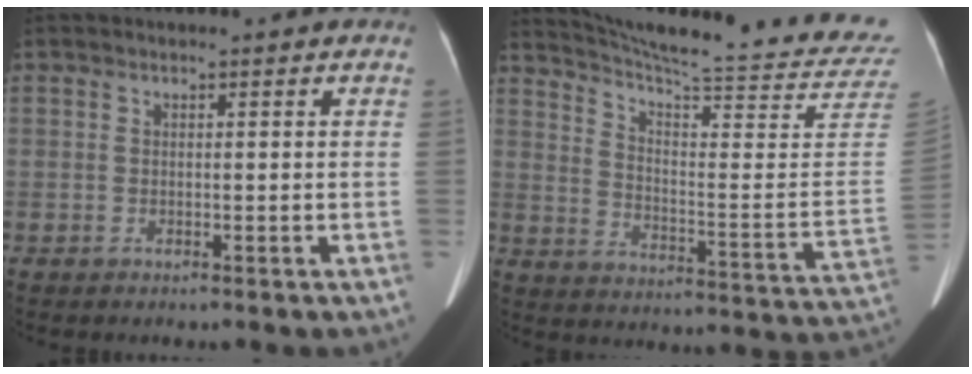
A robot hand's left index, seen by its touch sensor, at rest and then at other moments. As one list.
[{"total": 27.8, "force": [25.6, -1.0, 10.9], "torque": [-0.176, -0.134, 0.323]}]